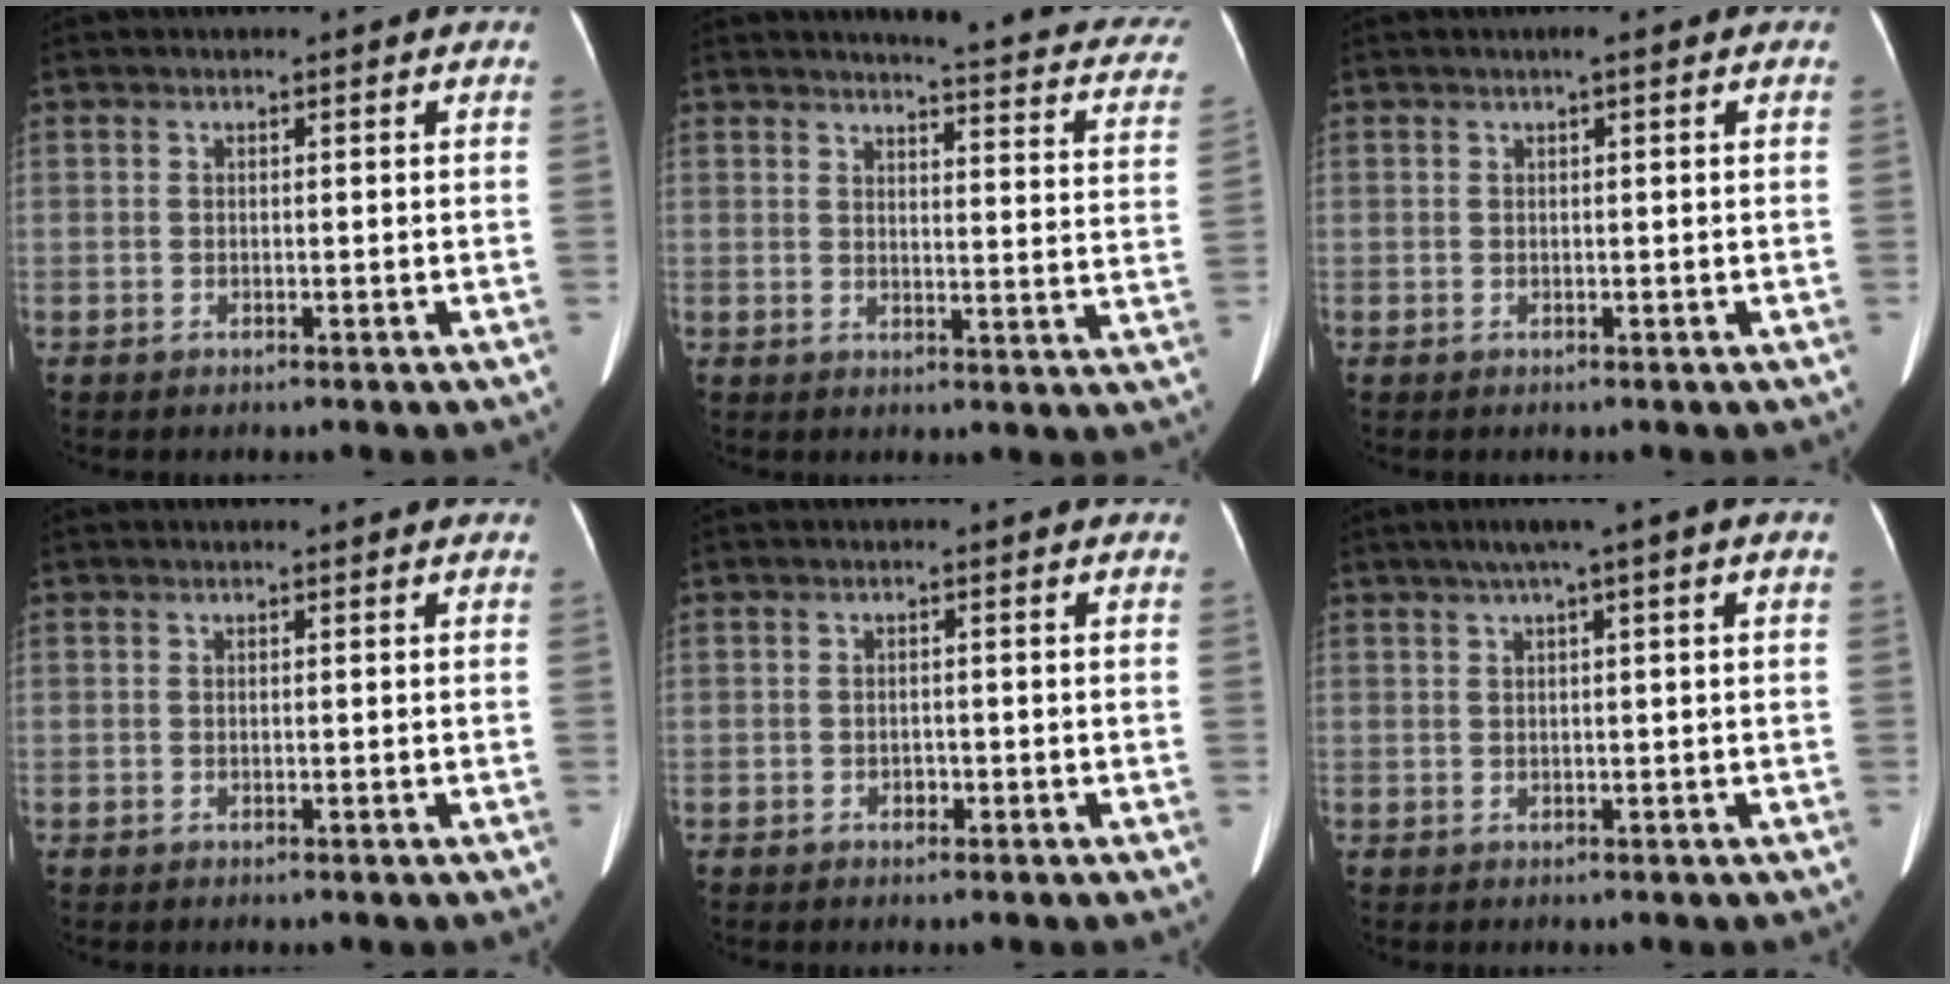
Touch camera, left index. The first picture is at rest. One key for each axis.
{"total": 18.0, "fx": 16.4, "fy": 2.1, "fz": 7.1, "tx": -0.071, "ty": -0.070, "tz": 0.160}
{"total": 0.7, "fx": 0.5, "fy": 0.1, "fz": 0.5, "tx": -0.010, "ty": 0.011, "tz": 0.007}
{"total": 0.9, "fx": 0.9, "fy": 0.0, "fz": 0.3, "tx": -0.007, "ty": 0.005, "tz": 0.010}
{"total": 0.9, "fx": -0.4, "fy": 0.6, "fz": 0.4, "tx": -0.006, "ty": 0.003, "tz": -0.007}
{"total": 5.6, "fx": 2.9, "fy": -0.3, "fz": 4.8, "tx": -0.078, "ty": 0.030, "tz": 0.046}